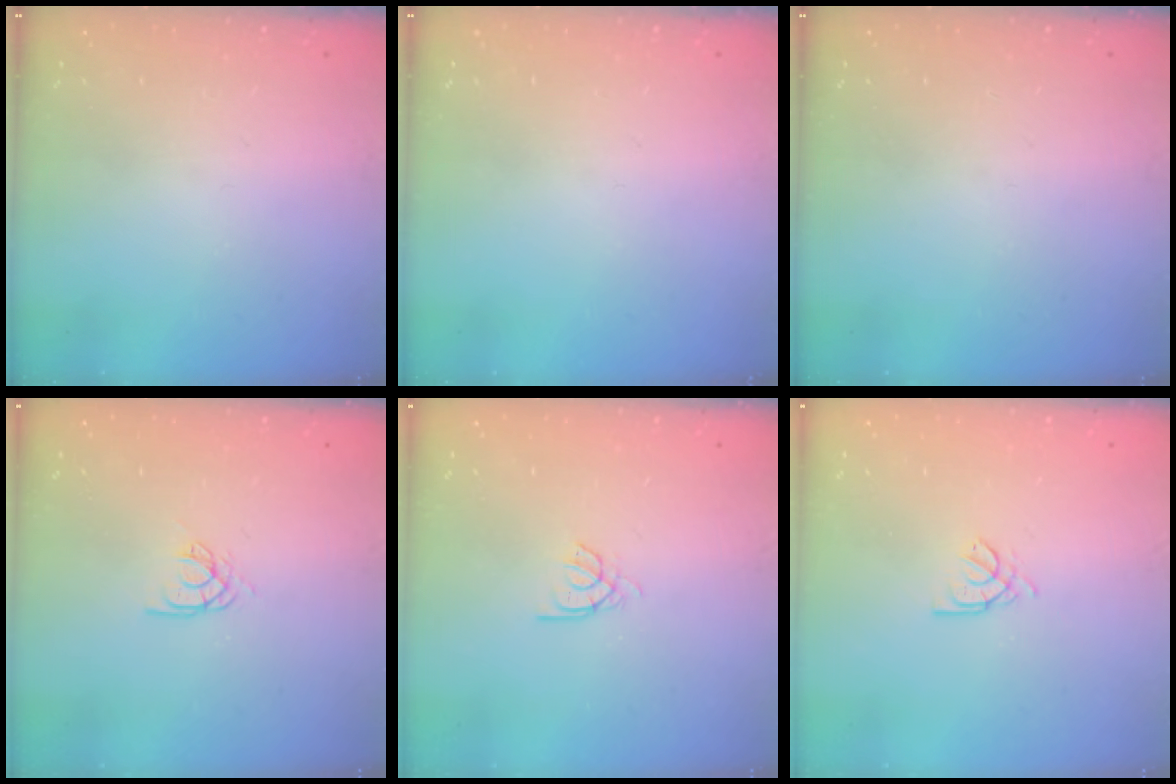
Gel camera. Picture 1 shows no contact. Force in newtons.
{"total": 0.0}
{"total": 0.0}
{"total": 3.4, "press": 3.4, "slide": 0.2}
{"total": 2.2, "press": 2.1, "slide": 0.4}
{"total": 2.2, "press": 2.2, "slide": 0.6}